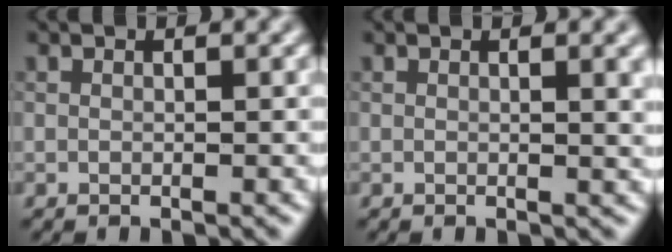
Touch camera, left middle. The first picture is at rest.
{"total": 2.4, "force": [0.7, 0.8, 2.1], "torque": [-0.017, 0.003, 0.007]}